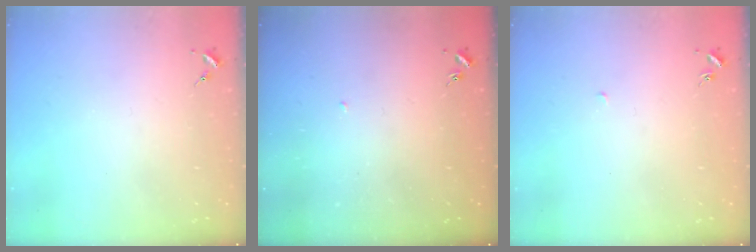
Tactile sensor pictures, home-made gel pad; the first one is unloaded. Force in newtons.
{"total": 1.4, "press": 1.3, "slide": 0.1}
{"total": 1.6, "press": 1.6, "slide": 0.1}